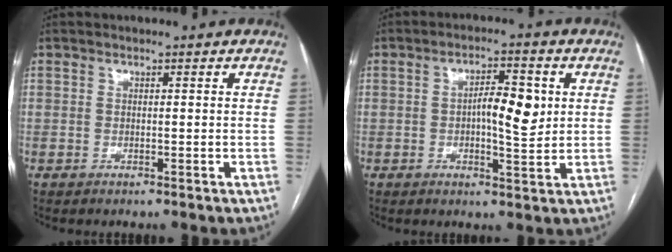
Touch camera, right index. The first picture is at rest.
{"total": 6.6, "force": [0.7, 1.9, 6.3], "torque": [-0.102, 0.006, 0.010]}